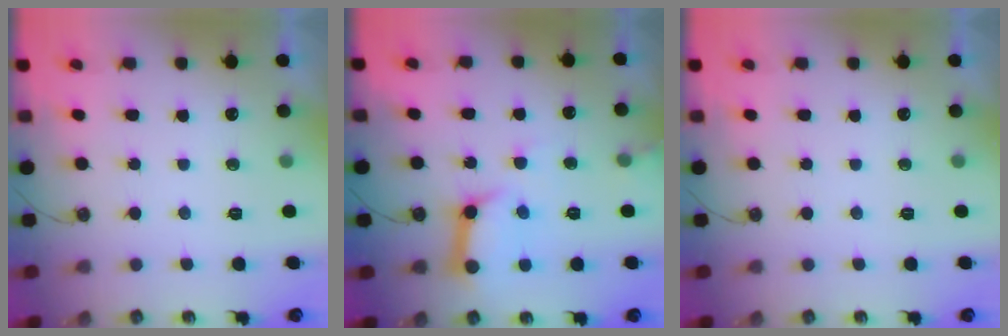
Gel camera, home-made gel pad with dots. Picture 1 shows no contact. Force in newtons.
{"total": 12.2, "press": 12.1, "slide": 1.4}
{"total": 0.0}